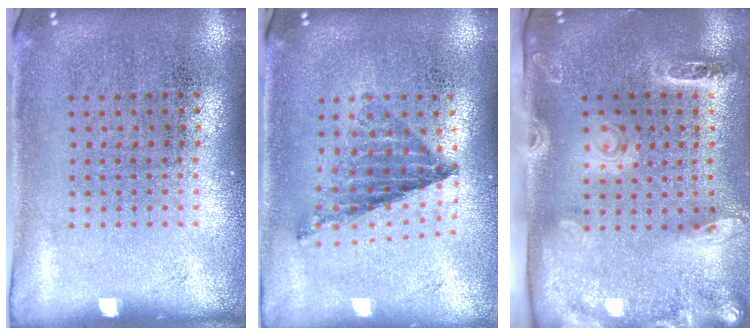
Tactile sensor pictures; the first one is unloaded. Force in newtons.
{"total": 0.8, "press": 0.8, "slide": 0.1}
{"total": 2.7, "press": 2.0, "slide": 1.8}